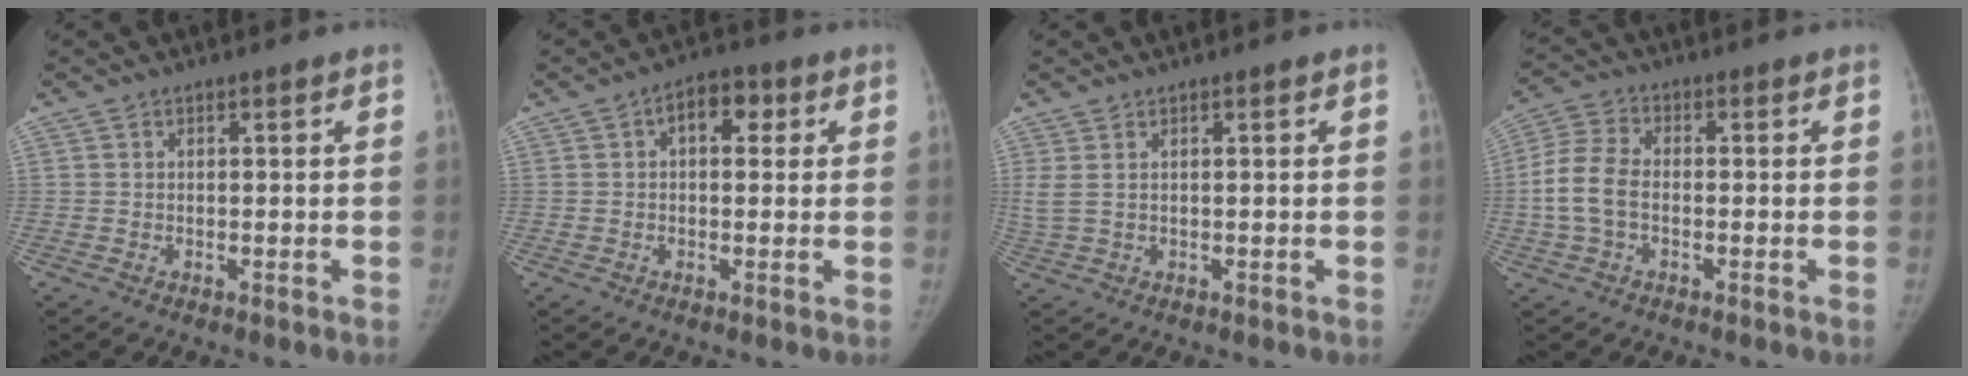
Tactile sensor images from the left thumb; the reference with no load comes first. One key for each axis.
{"total": 5.5, "fx": 1.4, "fy": 3.5, "fz": 4.0, "tx": -0.031, "ty": 0.011, "tz": 0.011}
{"total": 2.5, "fx": 0.7, "fy": 0.9, "fz": 2.2, "tx": -0.072, "ty": 0.011, "tz": 0.024}
{"total": 7.9, "fx": -1.3, "fy": 5.0, "fz": 6.0, "tx": -0.133, "ty": 0.019, "tz": -0.033}